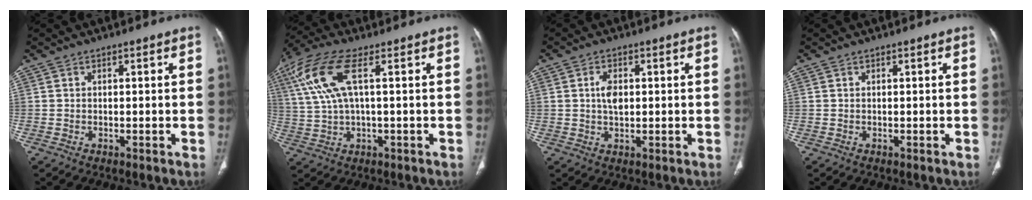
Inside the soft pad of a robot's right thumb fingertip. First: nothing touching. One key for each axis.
{"total": 10.7, "fx": 3.5, "fy": 3.2, "fz": 9.6, "tx": -0.246, "ty": 0.017, "tz": 0.071}
{"total": 3.6, "fx": 0.6, "fy": 2.1, "fz": 2.9, "tx": -0.049, "ty": -0.001, "tz": 0.012}
{"total": 0.0}